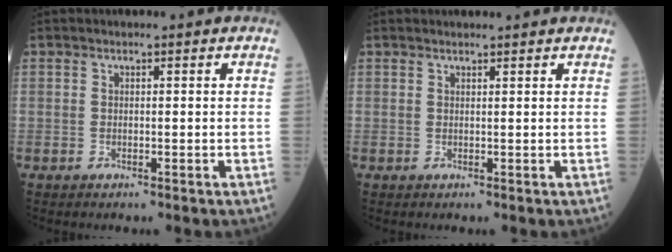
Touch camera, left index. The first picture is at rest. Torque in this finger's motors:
{"motor_torque": [0.41, -1.67, -0.33, -0.01]}